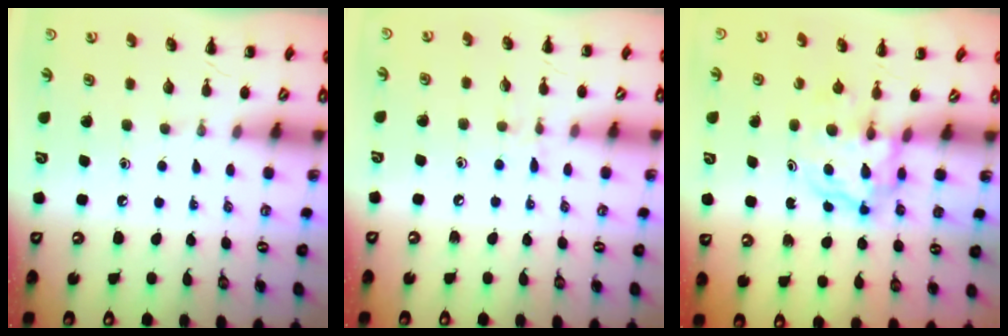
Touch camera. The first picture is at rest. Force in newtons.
{"total": 6.0, "press": 5.8, "slide": 1.8}
{"total": 4.0, "press": 4.0, "slide": 0.5}